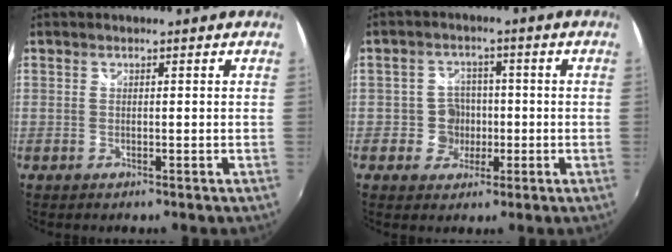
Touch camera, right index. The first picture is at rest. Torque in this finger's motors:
{"motor_torque": [0.15, 0.12, 0.11, 0.03]}